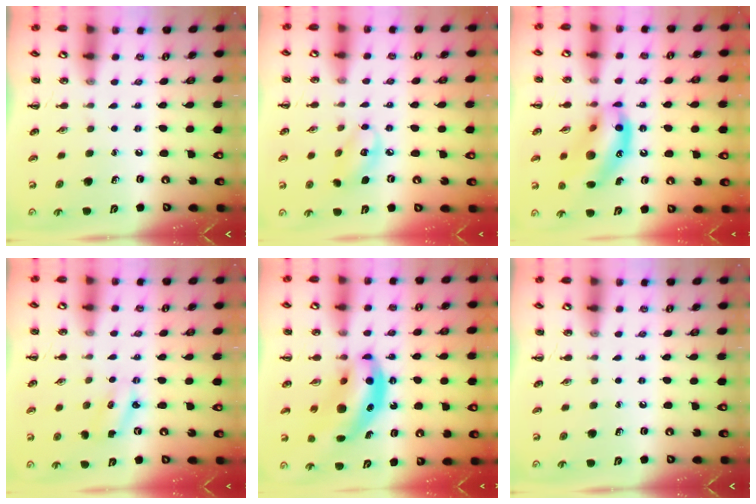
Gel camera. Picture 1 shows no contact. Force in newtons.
{"total": 7.3, "press": 7.2, "slide": 1.1}
{"total": 16.5, "press": 16.1, "slide": 3.6}
{"total": 2.2, "press": 2.1, "slide": 0.6}
{"total": 12.4, "press": 12.1, "slide": 2.8}
{"total": 0.0}